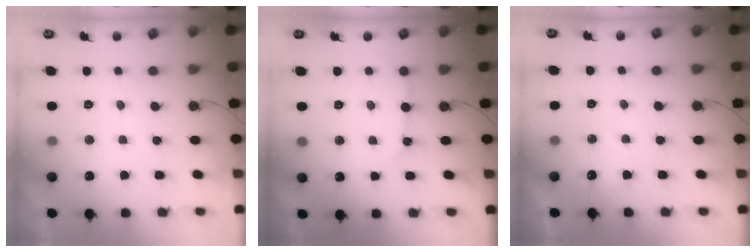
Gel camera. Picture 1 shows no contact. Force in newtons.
{"total": 5.0, "press": 5.0, "slide": 0.4}
{"total": 3.4, "press": 3.4, "slide": 0.3}